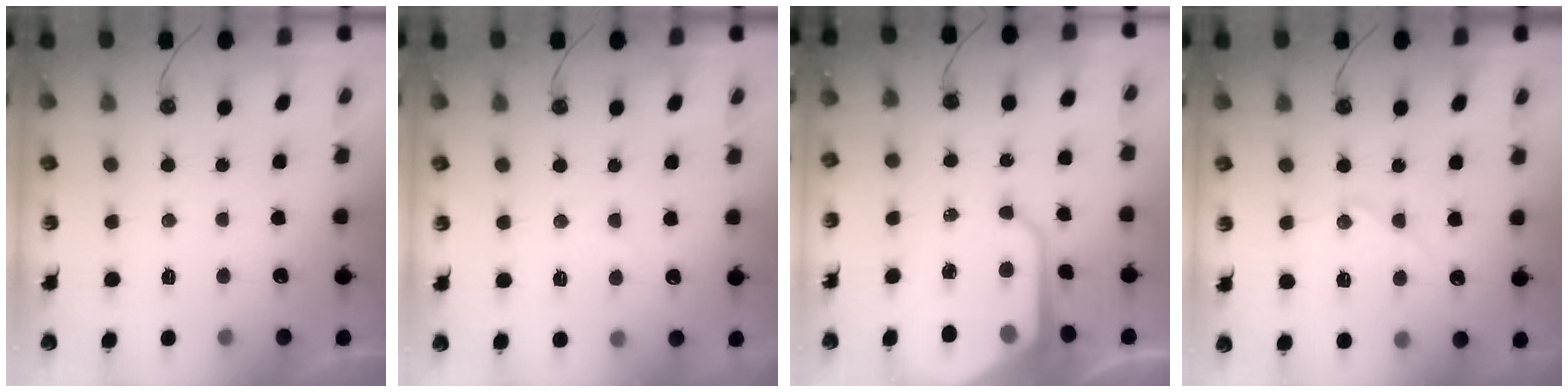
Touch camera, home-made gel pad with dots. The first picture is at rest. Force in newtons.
{"total": 6.5, "press": 6.5, "slide": 0.6}
{"total": 13.9, "press": 13.9, "slide": 1.2}
{"total": 11.8, "press": 11.7, "slide": 1.2}